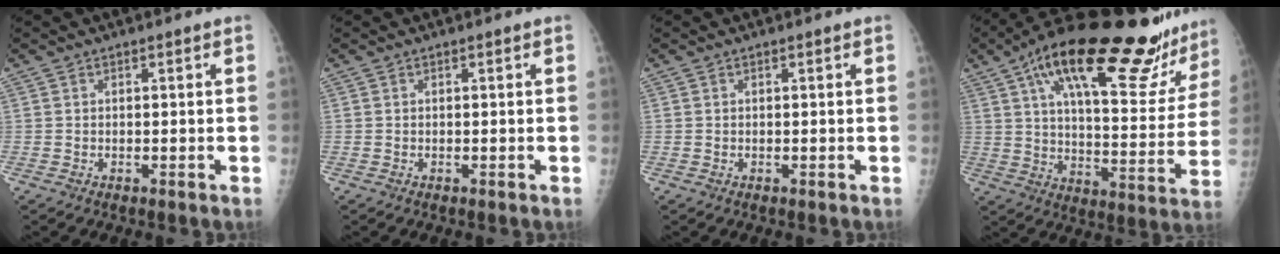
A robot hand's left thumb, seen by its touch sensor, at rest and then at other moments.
{"total": 0.0}
{"total": 0.0}
{"total": 30.5, "force": [20.6, 8.4, 20.8], "torque": [-0.281, -0.055, 0.299]}